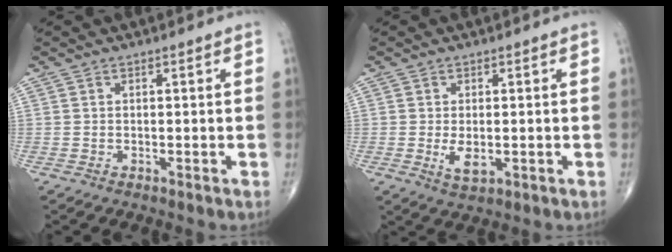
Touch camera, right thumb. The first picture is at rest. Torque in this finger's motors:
{"motor_torque": [-0.16, 0.30, 0.41, 0.19, 0.12]}